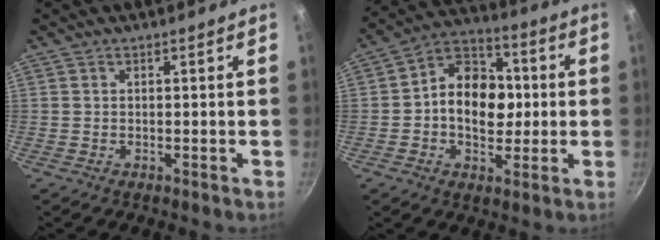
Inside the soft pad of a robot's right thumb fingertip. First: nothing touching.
{"total": 14.0, "force": [0.0, 10.3, 9.4], "torque": [-0.103, 0.024, -0.019]}